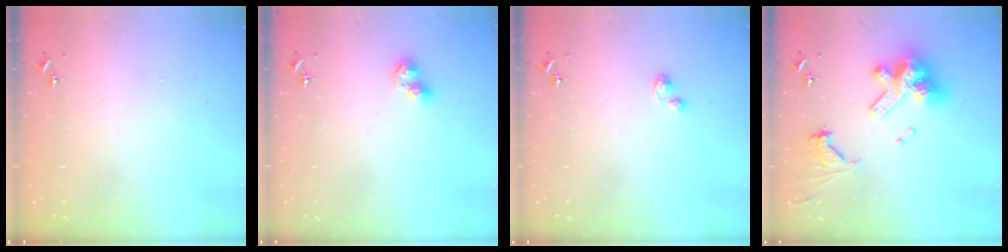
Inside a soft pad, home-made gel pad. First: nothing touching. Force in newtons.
{"total": 8.4, "press": 8.3, "slide": 1.0}
{"total": 2.3, "press": 2.3, "slide": 0.2}
{"total": 18.7, "press": 18.5, "slide": 2.2}